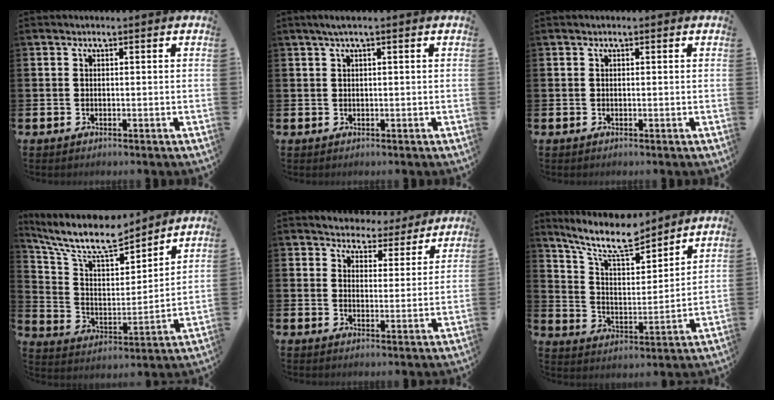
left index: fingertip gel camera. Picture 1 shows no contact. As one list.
[{"total": 1.5, "force": [0.7, 0.0, 1.3], "torque": [-0.032, 0.007, 0.013]}, {"total": 0.0}, {"total": 9.9, "force": [8.7, 2.7, 3.8], "torque": [-0.114, -0.059, 0.151]}, {"total": 4.1, "force": [3.8, 1.5, -0.3], "torque": [-0.008, -0.035, 0.063]}, {"total": 9.8, "force": [8.6, 2.3, 4.1], "torque": [-0.110, -0.047, 0.154]}]